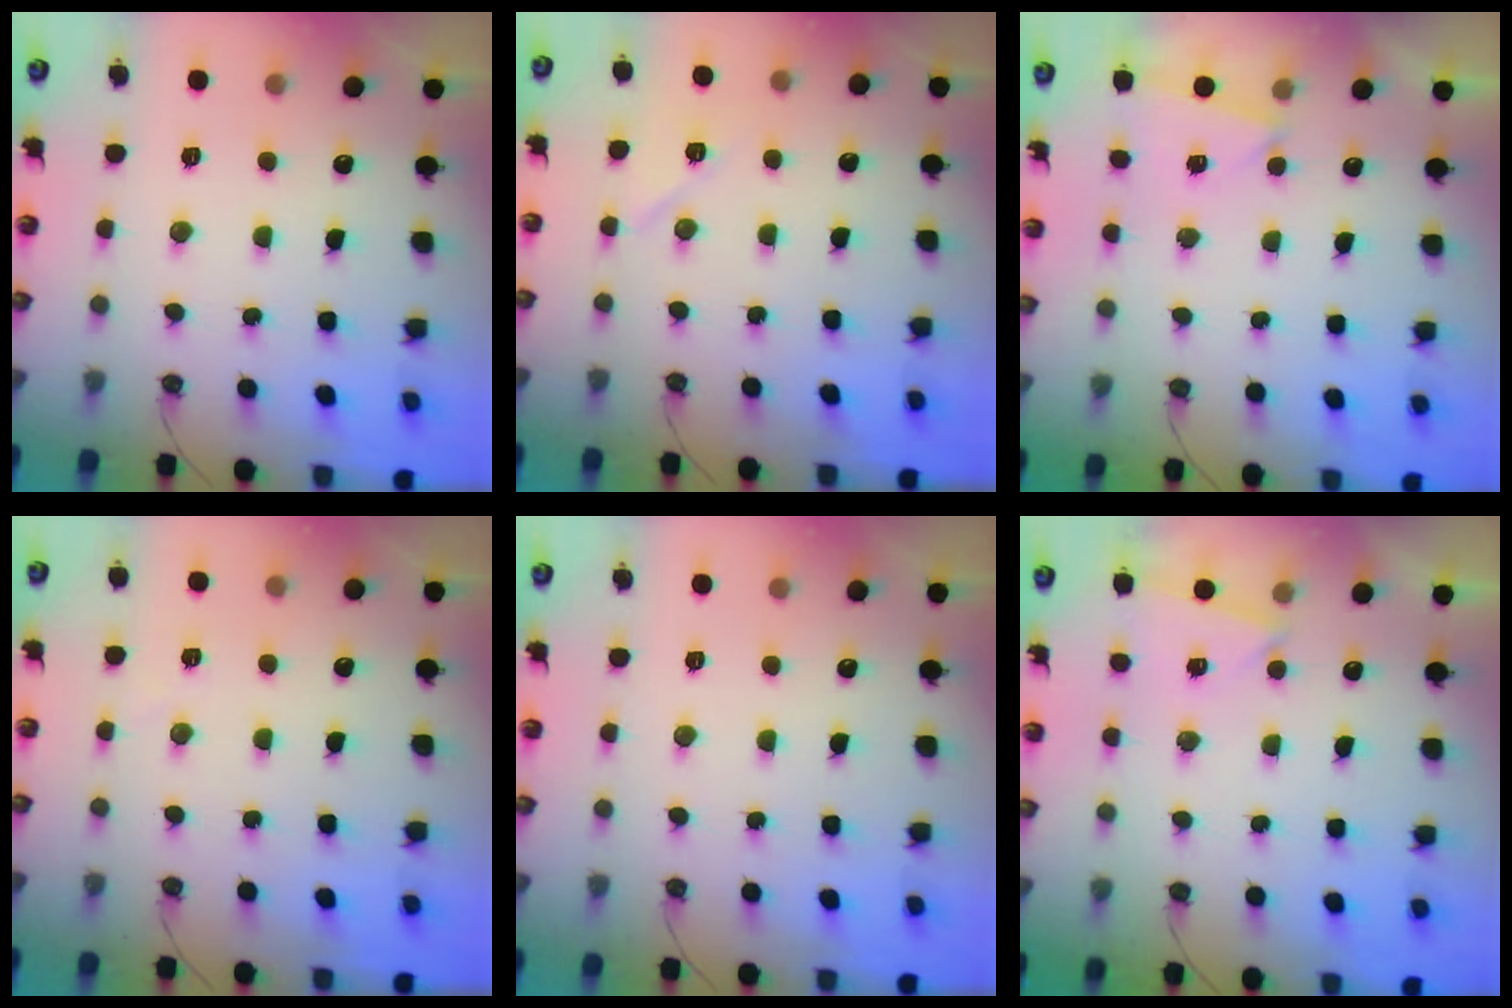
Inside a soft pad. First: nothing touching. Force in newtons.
{"total": 7.0, "press": 6.9, "slide": 1.2}
{"total": 2.0, "press": 0.9, "slide": 1.8}
{"total": 1.6, "press": 1.4, "slide": 0.6}
{"total": 0.0}
{"total": 2.8, "press": 1.5, "slide": 2.3}